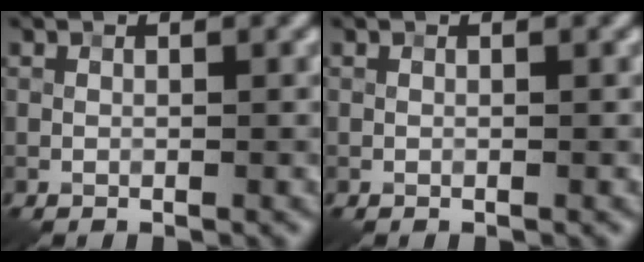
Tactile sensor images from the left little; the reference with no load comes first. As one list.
[{"total": 0.0}]